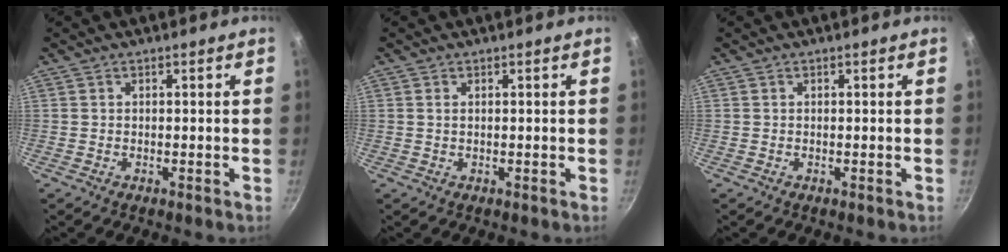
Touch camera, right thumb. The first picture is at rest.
{"total": 0.6, "force": [0.2, 0.3, 0.5], "torque": [-0.011, 0.000, 0.003]}
{"total": 0.0}